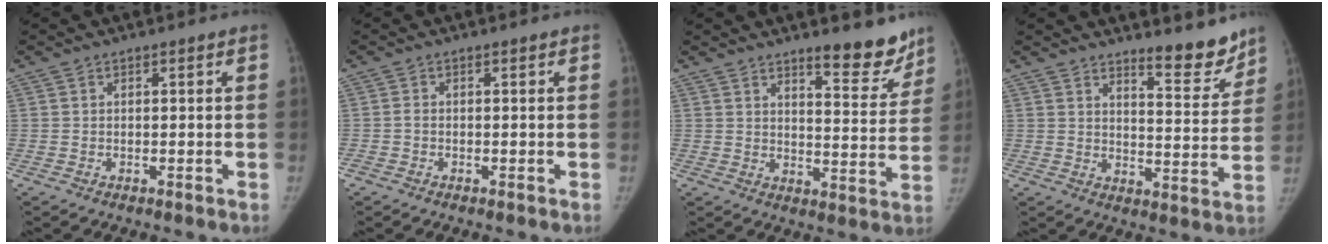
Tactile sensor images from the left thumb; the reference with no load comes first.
{"total": 0.6, "force": [-0.3, 0.4, 0.3], "torque": [-0.003, 0.000, -0.008]}
{"total": 10.4, "force": [8.1, 2.9, 5.8], "torque": [-0.037, -0.061, 0.115]}
{"total": 8.8, "force": [7.4, 2.1, 4.1], "torque": [-0.025, -0.066, 0.111]}